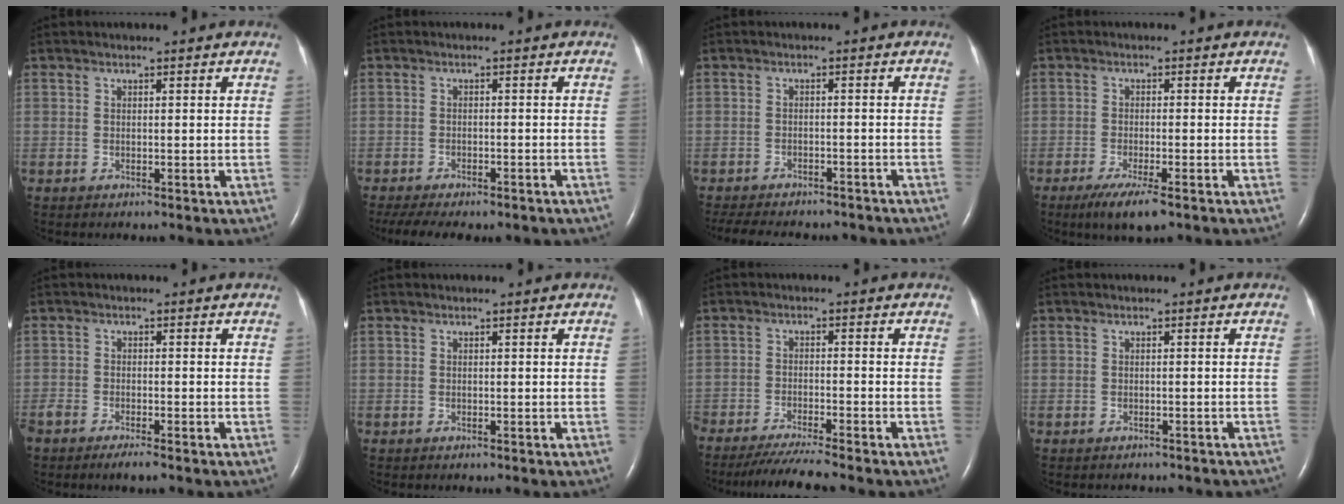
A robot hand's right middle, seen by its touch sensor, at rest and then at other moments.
{"total": 11.8, "force": [-9.4, 3.8, 6.1], "torque": [-0.107, -0.002, -0.124]}
{"total": 15.4, "force": [-13.4, 4.5, 6.0], "torque": [-0.132, -0.011, -0.168]}
{"total": 5.5, "force": [-3.5, 0.7, 4.2], "torque": [-0.081, -0.016, -0.058]}
{"total": 3.9, "force": [-3.1, 0.6, 2.3], "torque": [-0.042, -0.009, -0.053]}
{"total": 0.0}
{"total": 7.6, "force": [-6.8, -1.0, 3.4], "torque": [-0.047, -0.027, -0.115]}
{"total": 6.4, "force": [-5.7, 2.1, 2.0], "torque": [-0.020, -0.003, -0.059]}